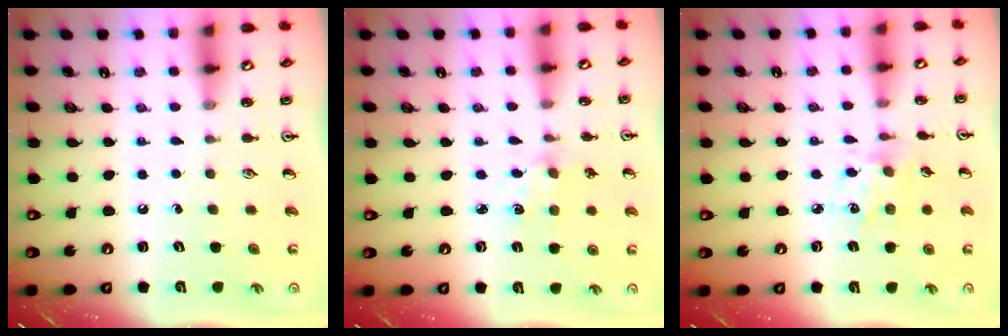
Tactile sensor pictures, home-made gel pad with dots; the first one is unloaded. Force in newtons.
{"total": 1.3, "press": 1.2, "slide": 0.2}
{"total": 3.5, "press": 3.4, "slide": 0.9}